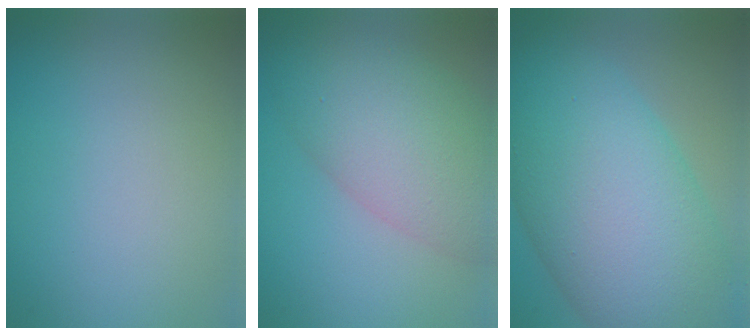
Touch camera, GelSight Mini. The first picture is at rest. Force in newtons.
{"total": 7.7, "press": 7.7, "slide": 0.5}
{"total": 14.0, "press": 14.0, "slide": 0.7}